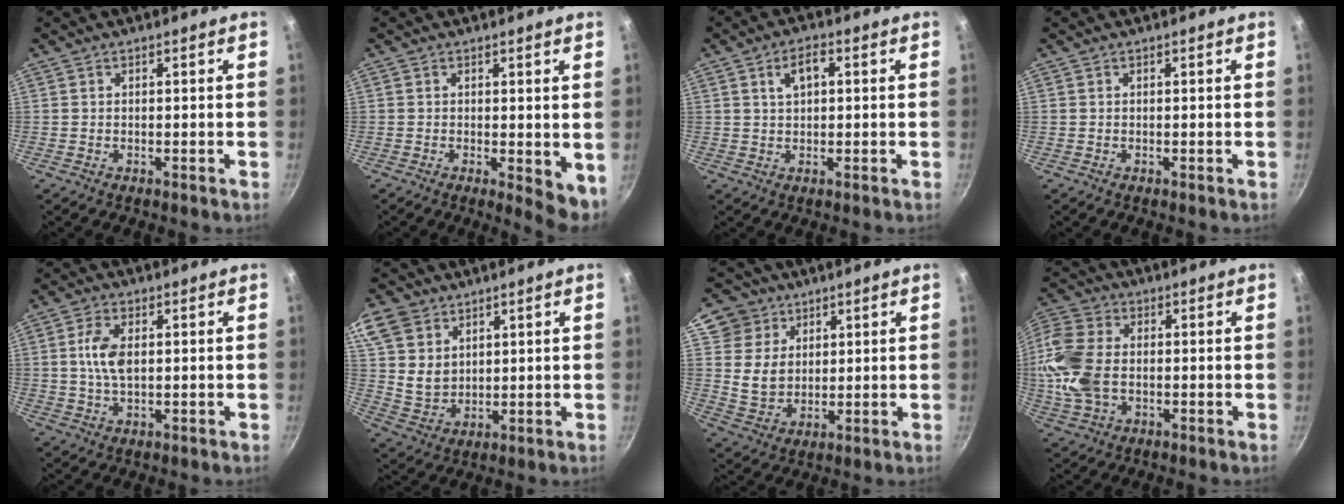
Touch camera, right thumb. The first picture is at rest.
{"total": 5.2, "force": [-0.1, 2.1, 4.7], "torque": [-0.052, -0.006, 0.002]}
{"total": 4.5, "force": [1.2, 2.4, 3.6], "torque": [-0.052, 0.010, 0.021]}
{"total": 0.0}
{"total": 6.4, "force": [0.8, 3.5, 5.3], "torque": [-0.100, 0.004, 0.013]}
{"total": 12.7, "force": [6.2, 9.7, 5.4], "torque": [-0.098, -0.015, 0.130]}
{"total": 10.3, "force": [4.6, 8.7, 3.1], "torque": [-0.025, -0.015, 0.087]}
{"total": 14.4, "force": [-0.8, 9.7, 10.5], "torque": [-0.218, 0.019, -0.024]}